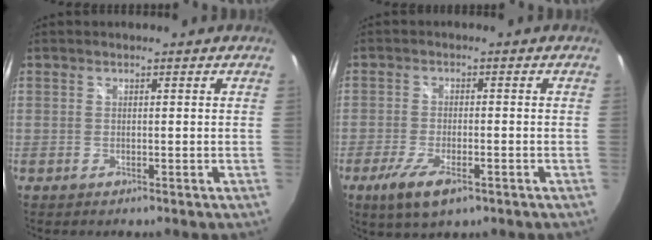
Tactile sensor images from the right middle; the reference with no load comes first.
{"total": 7.4, "force": [-4.2, 2.3, 5.6], "torque": [-0.131, -0.023, -0.075]}